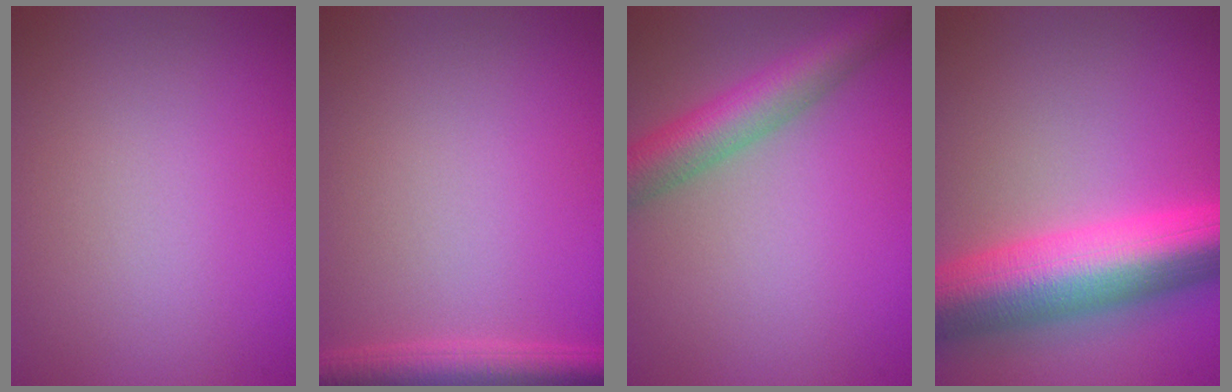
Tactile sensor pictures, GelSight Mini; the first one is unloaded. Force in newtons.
{"total": 3.0, "press": 3.0, "slide": 0.1}
{"total": 5.7, "press": 5.7, "slide": 0.2}
{"total": 10.8, "press": 10.8, "slide": 0.2}